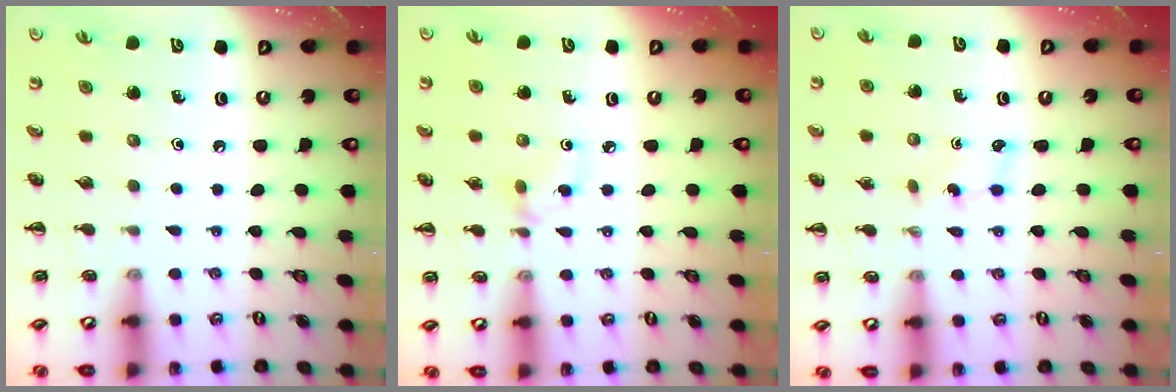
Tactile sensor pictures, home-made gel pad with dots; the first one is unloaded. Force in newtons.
{"total": 3.5, "press": 3.2, "slide": 1.3}
{"total": 3.3, "press": 3.2, "slide": 1.1}